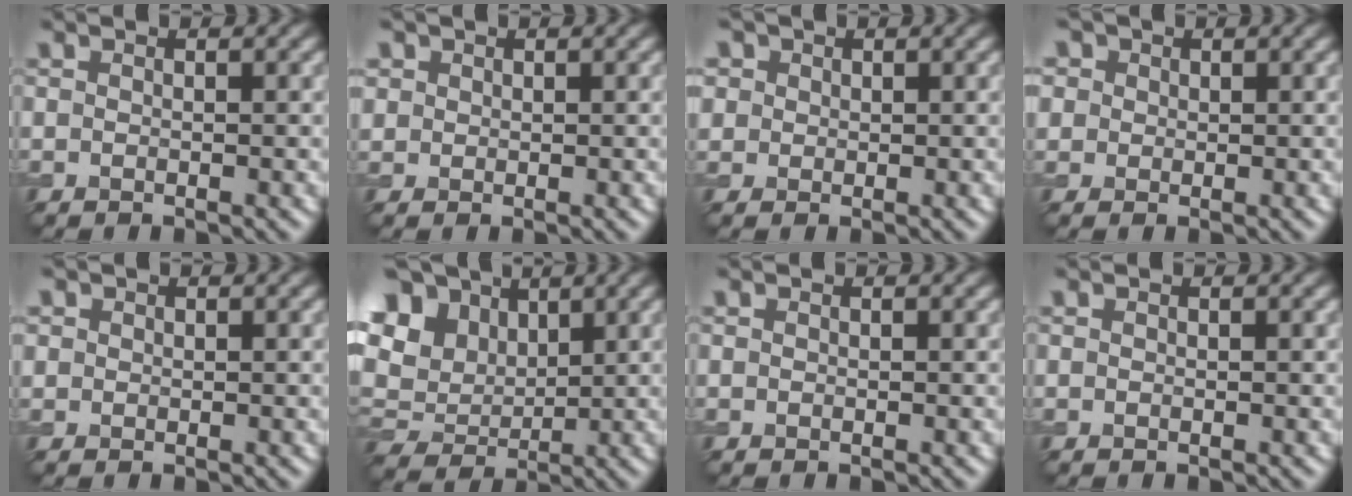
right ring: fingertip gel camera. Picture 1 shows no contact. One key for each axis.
{"total": 1.1, "fx": 0.4, "fy": 1.0, "fz": 0.1, "tx": 0.005, "ty": -0.003, "tz": 0.008}
{"total": 3.2, "fx": 1.6, "fy": 2.6, "fz": 1.1, "tx": -0.030, "ty": 0.010, "tz": 0.024}
{"total": 4.5, "fx": 2.2, "fy": 3.5, "fz": 1.8, "tx": -0.052, "ty": 0.015, "tz": 0.022}
{"total": 0.7, "fx": 0.2, "fy": 0.7, "fz": 0.0, "tx": 0.005, "ty": -0.001, "tz": 0.003}
{"total": 13.8, "fx": 5.6, "fy": 10.1, "fz": 7.5, "tx": -0.170, "ty": 0.038, "tz": 0.079}
{"total": 0.0}
{"total": 0.0}